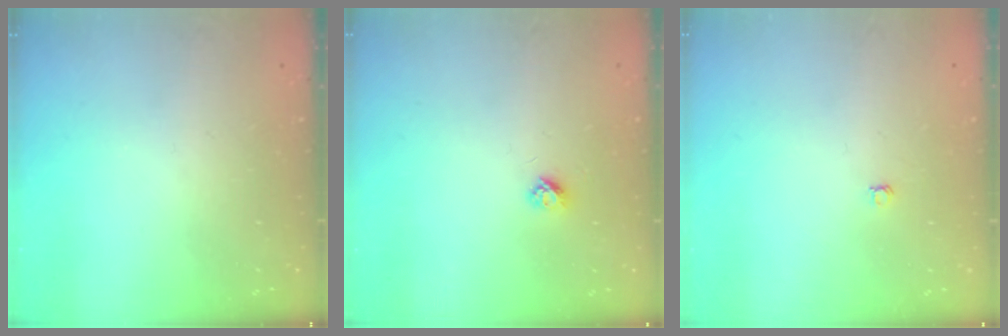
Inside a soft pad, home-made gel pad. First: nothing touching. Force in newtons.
{"total": 3.1, "press": 3.0, "slide": 0.4}
{"total": 3.0, "press": 3.0, "slide": 0.3}